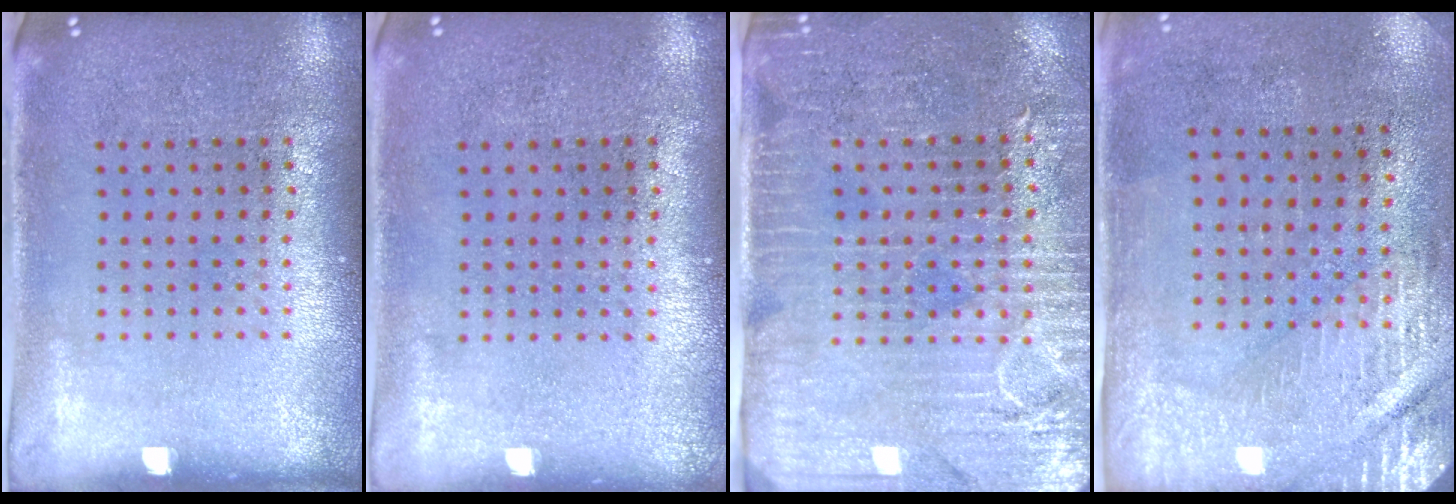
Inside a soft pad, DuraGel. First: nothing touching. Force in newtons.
{"total": 0.0}
{"total": 3.6, "press": 3.3, "slide": 1.6}
{"total": 2.9, "press": 2.5, "slide": 1.5}